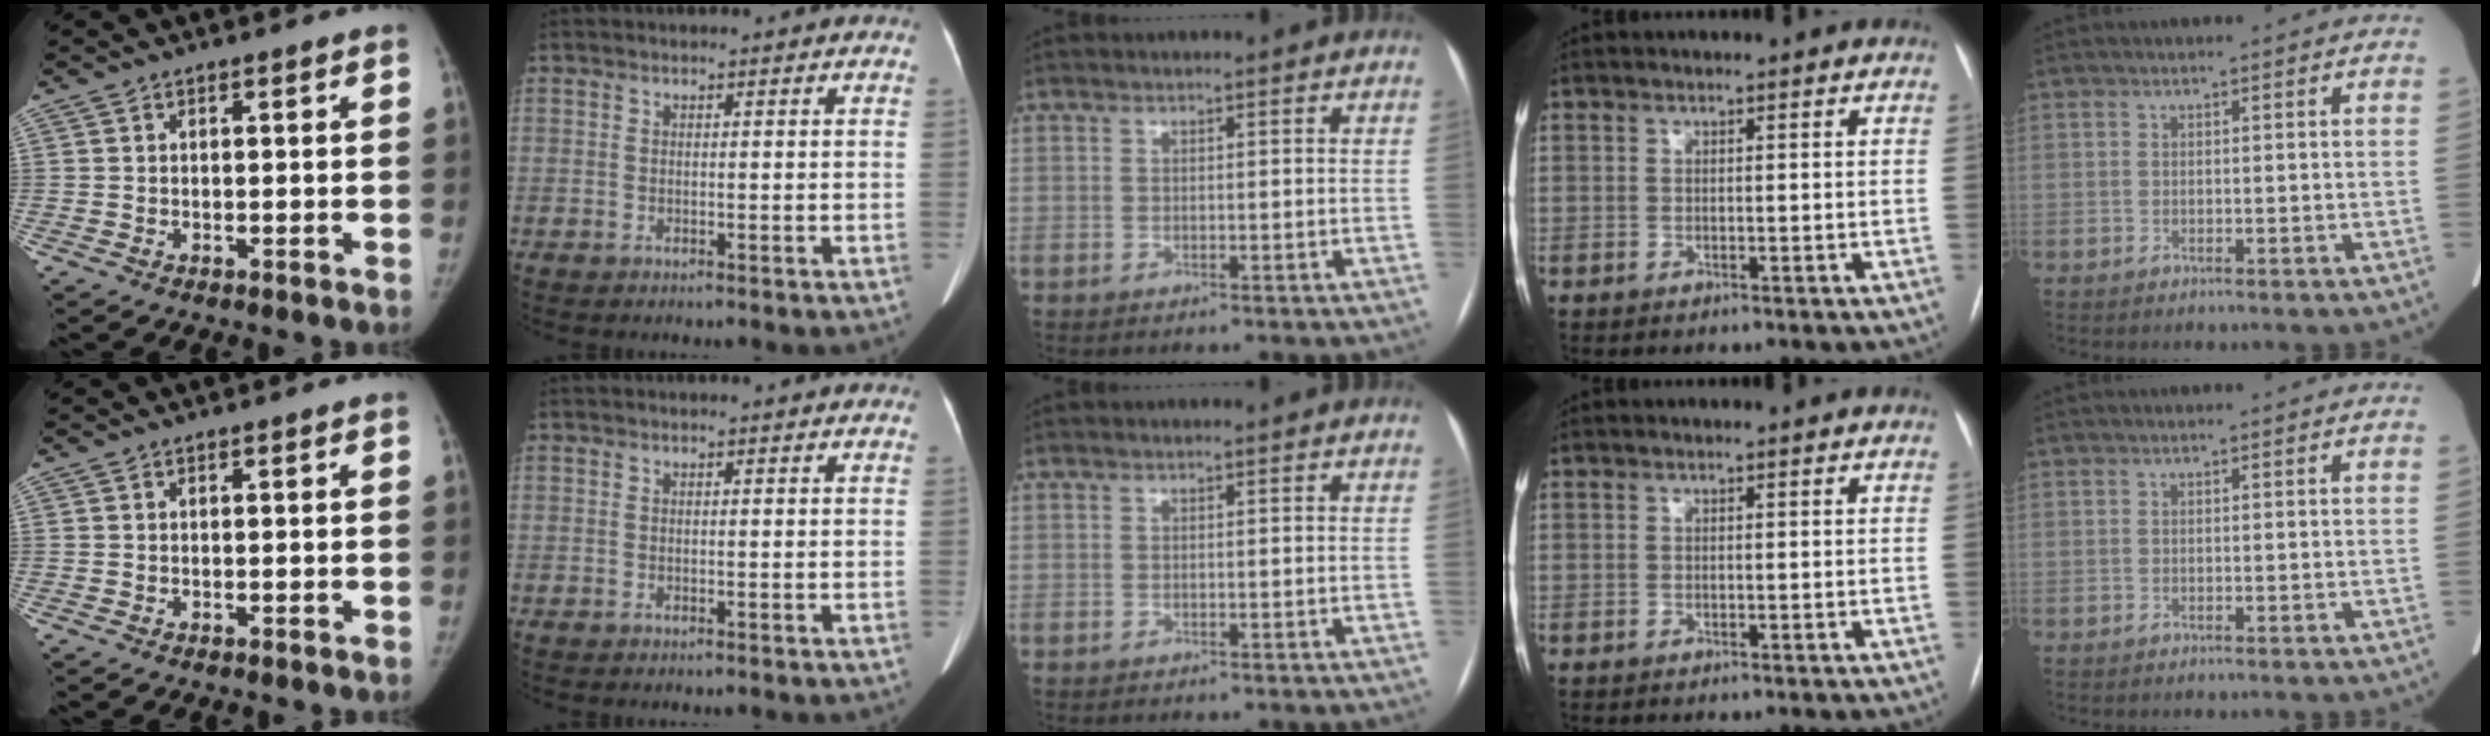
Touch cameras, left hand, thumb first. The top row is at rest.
{}